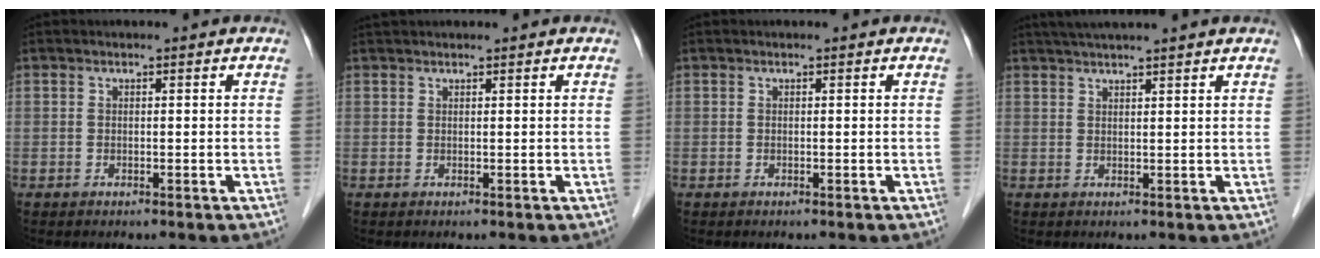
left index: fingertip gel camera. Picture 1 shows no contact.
{"total": 1.8, "force": [1.7, 0.0, 0.6], "torque": [-0.007, 0.027, 0.032]}
{"total": 0.0}
{"total": 7.0, "force": [6.0, -0.8, 3.4], "torque": [-0.052, 0.033, 0.086]}